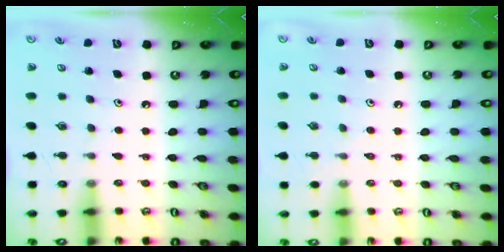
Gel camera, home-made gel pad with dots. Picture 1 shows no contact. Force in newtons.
{"total": 1.8, "press": 1.7, "slide": 0.4}